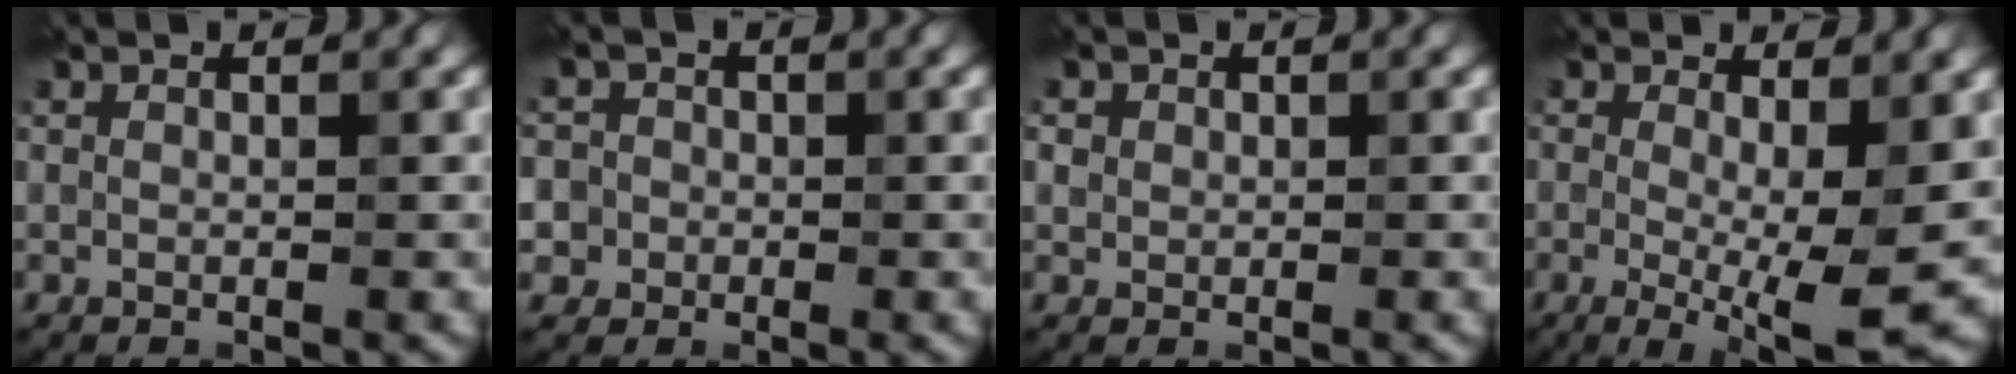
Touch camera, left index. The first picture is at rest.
{"total": 5.2, "force": [-0.3, 5.0, 1.4], "torque": [-0.015, 0.025, -0.036]}
{"total": 1.2, "force": [0.5, 1.1, 0.3], "torque": [0.001, -0.001, 0.004]}
{"total": 7.0, "force": [-0.6, 1.6, 6.8], "torque": [-0.115, -0.018, -0.009]}